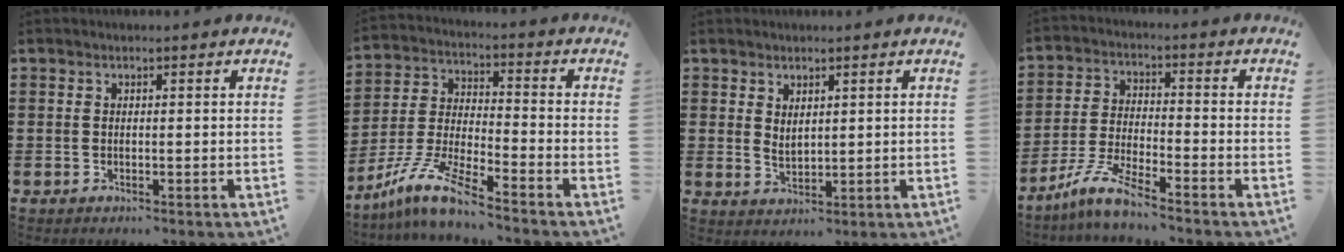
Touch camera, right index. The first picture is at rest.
{"total": 9.0, "force": [-7.5, 0.2, 5.0], "torque": [-0.126, -0.007, -0.157]}
{"total": 2.0, "force": [1.6, 1.0, 0.8], "torque": [-0.017, 0.002, 0.031]}
{"total": 6.6, "force": [-5.6, 0.1, 3.6], "torque": [-0.100, -0.017, -0.116]}